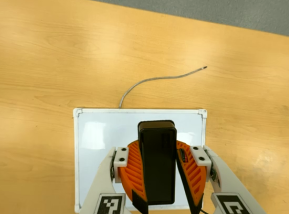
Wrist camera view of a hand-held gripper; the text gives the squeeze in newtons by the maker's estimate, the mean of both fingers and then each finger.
{"total": 9.0, "left": 9.1, "right": 8.8}